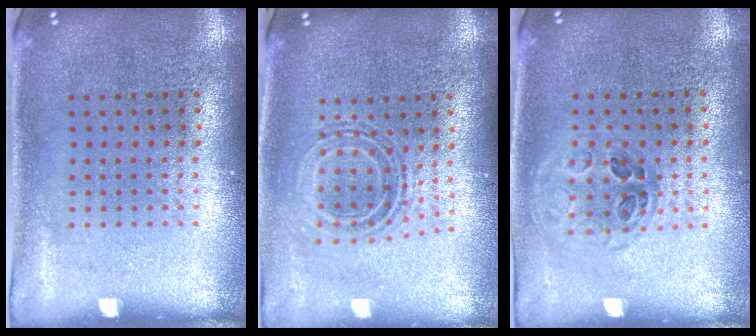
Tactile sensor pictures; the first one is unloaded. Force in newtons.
{"total": 0.8, "press": 0.8, "slide": 0.4}
{"total": 1.1, "press": 1.0, "slide": 0.5}